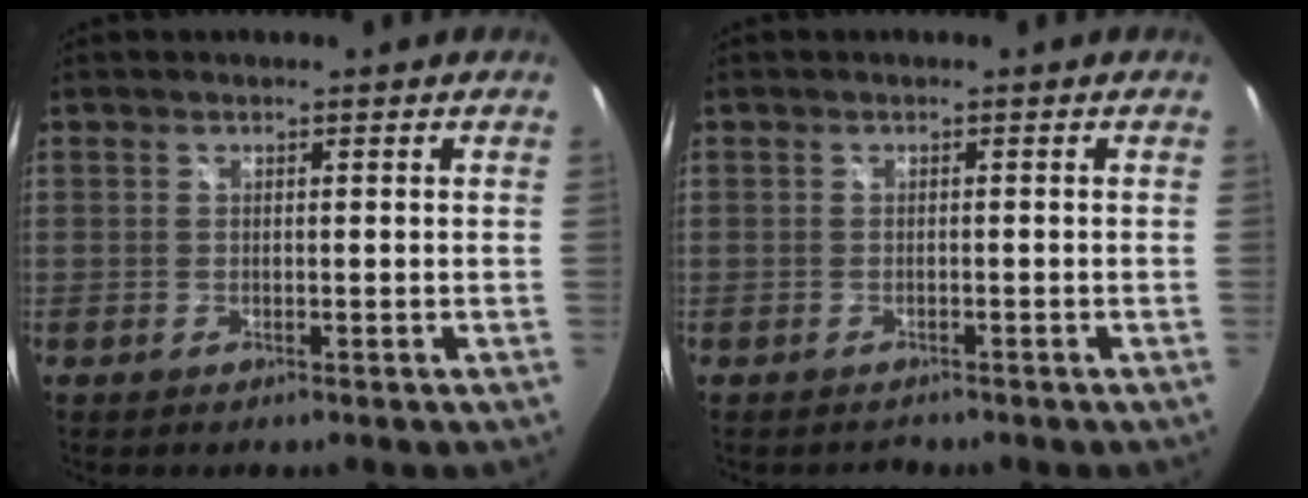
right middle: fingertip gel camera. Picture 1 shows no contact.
{"total": 1.2, "force": [-1.1, 0.3, -0.3], "torque": [0.000, -0.001, -0.017]}